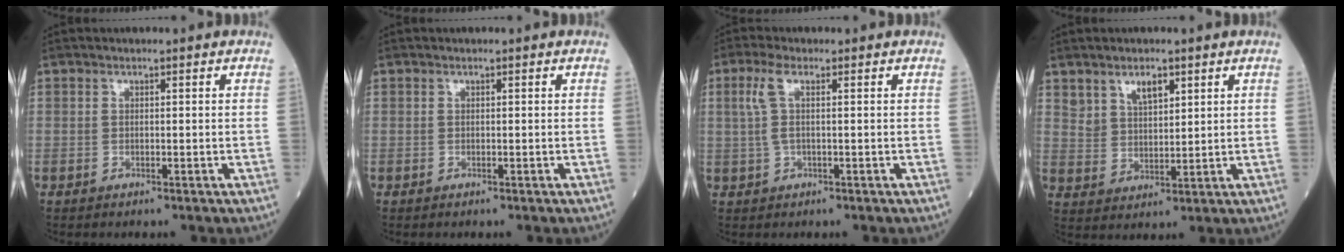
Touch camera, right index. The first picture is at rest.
{"total": 0.0}
{"total": 3.6, "force": [1.0, 0.7, 3.4], "torque": [-0.084, 0.015, 0.023]}
{"total": 5.0, "force": [3.1, 2.5, 3.0], "torque": [-0.056, 0.003, 0.063]}